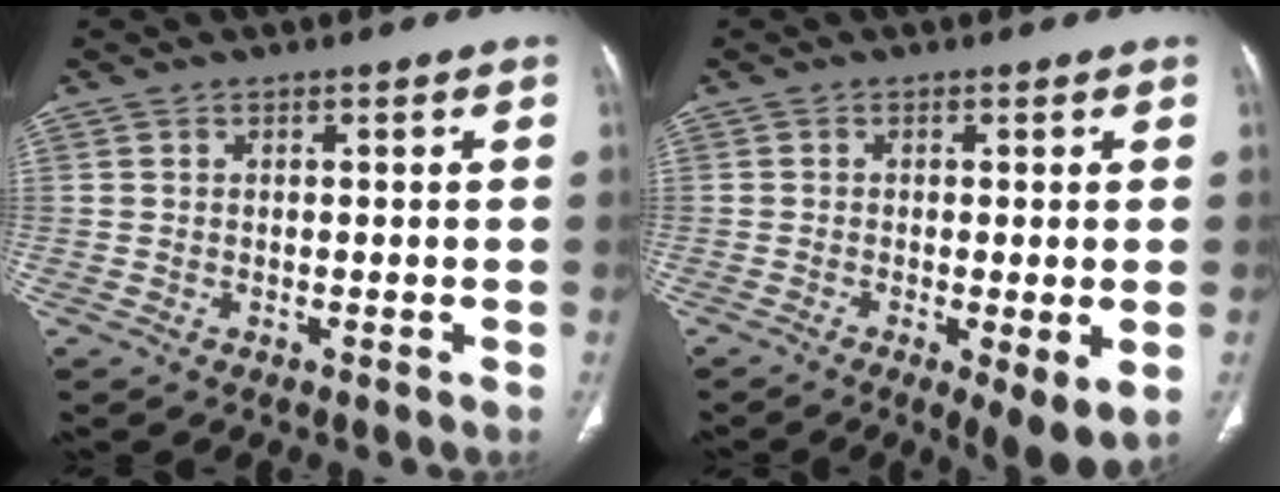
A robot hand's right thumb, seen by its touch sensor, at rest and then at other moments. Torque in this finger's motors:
{"motor_torque": [0.08, 0.22, 0.04, -0.07, 0.02]}